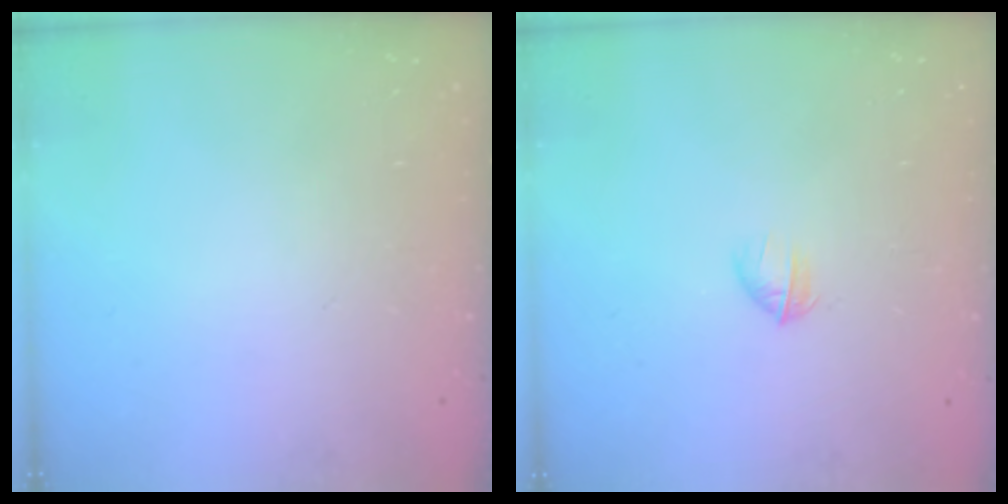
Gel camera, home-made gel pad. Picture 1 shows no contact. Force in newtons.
{"total": 2.8, "press": 2.6, "slide": 0.9}